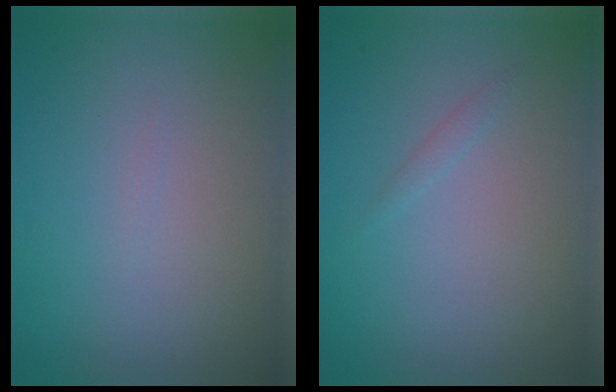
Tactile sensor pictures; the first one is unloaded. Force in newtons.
{"total": 0.5, "press": 0.5, "slide": 0.0}